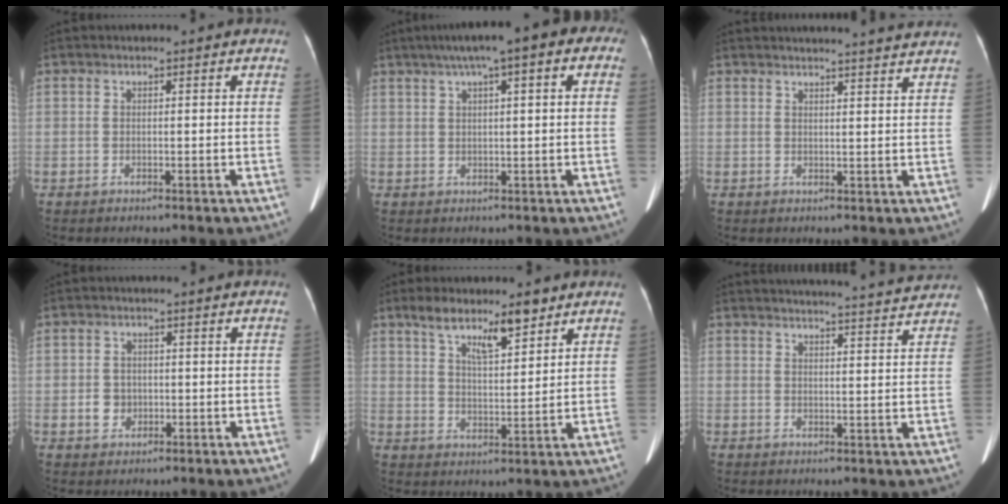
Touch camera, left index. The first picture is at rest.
{"total": 11.0, "force": [5.4, 2.1, 9.4], "torque": [-0.132, 0.042, 0.068]}
{"total": 11.9, "force": [11.5, -0.5, 3.2], "torque": [-0.043, -0.012, 0.123]}
{"total": 2.7, "force": [-0.6, 2.5, 1.0], "torque": [-0.019, 0.004, -0.005]}
{"total": 8.3, "force": [5.8, 2.0, 5.6], "torque": [-0.095, 0.002, 0.100]}
{"total": 16.2, "force": [15.6, -0.1, 4.3], "torque": [-0.061, -0.015, 0.191]}